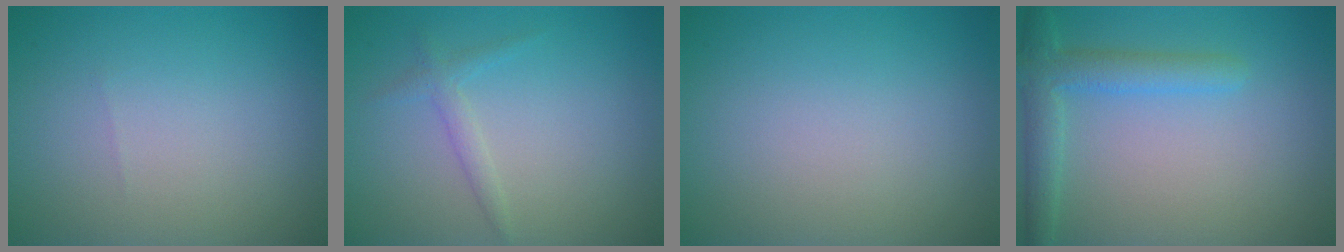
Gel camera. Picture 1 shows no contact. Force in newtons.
{"total": 1.3, "press": 1.3, "slide": 0.1}
{"total": 0.0}
{"total": 3.4, "press": 3.4, "slide": 0.2}